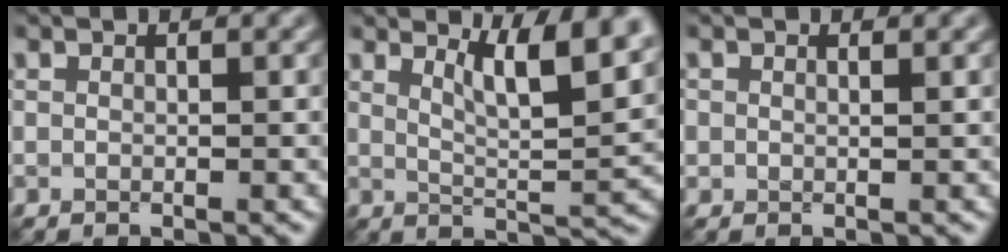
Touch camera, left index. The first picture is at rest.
{"total": 7.5, "force": [4.1, 1.9, 6.1], "torque": [-0.077, 0.004, 0.067]}
{"total": 0.8, "force": [0.4, 0.6, 0.4], "torque": [-0.005, -0.004, 0.009]}